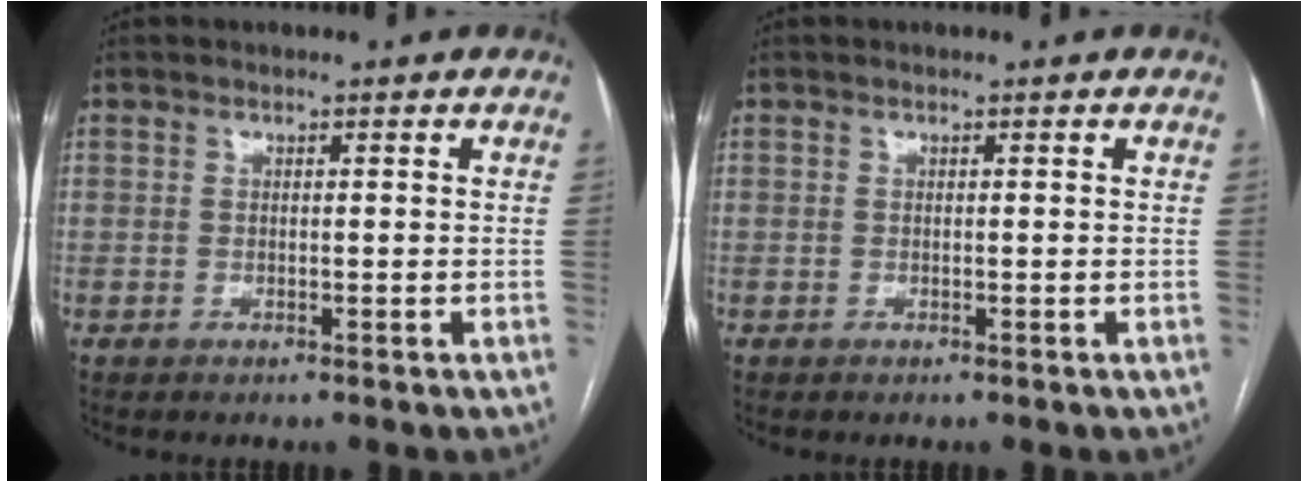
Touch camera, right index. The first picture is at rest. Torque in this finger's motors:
{"motor_torque": [0.00, 0.00, 0.00, 0.00]}